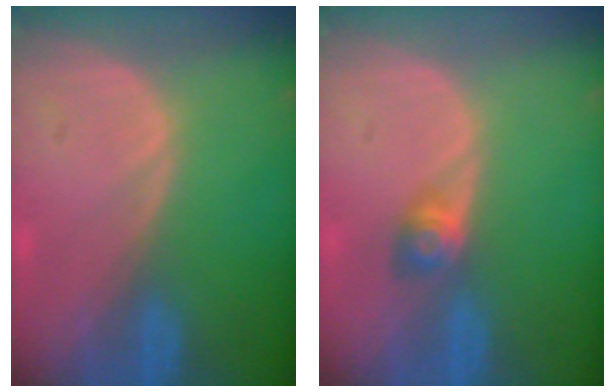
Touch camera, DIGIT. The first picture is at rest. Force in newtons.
{"total": 2.8, "press": 2.6, "slide": 1.2}